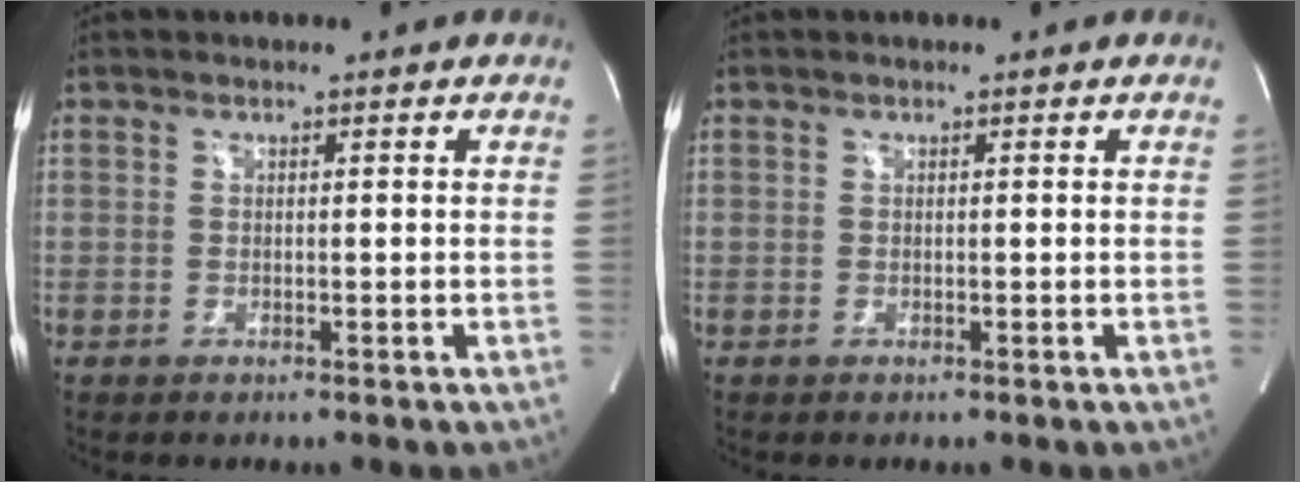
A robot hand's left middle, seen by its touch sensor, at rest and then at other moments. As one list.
[{"total": 0.0}]